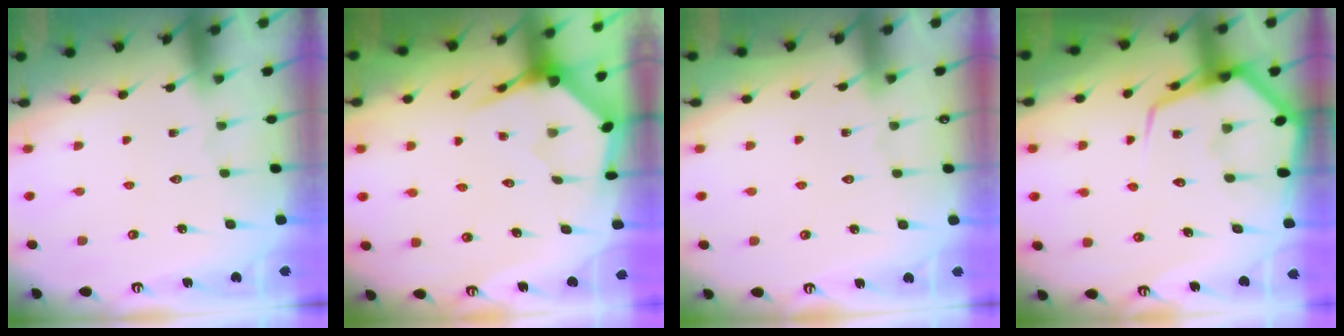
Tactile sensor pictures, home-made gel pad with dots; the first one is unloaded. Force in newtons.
{"total": 4.0, "press": 3.9, "slide": 0.4}
{"total": 3.2, "press": 3.2, "slide": 0.6}
{"total": 10.9, "press": 10.8, "slide": 1.1}